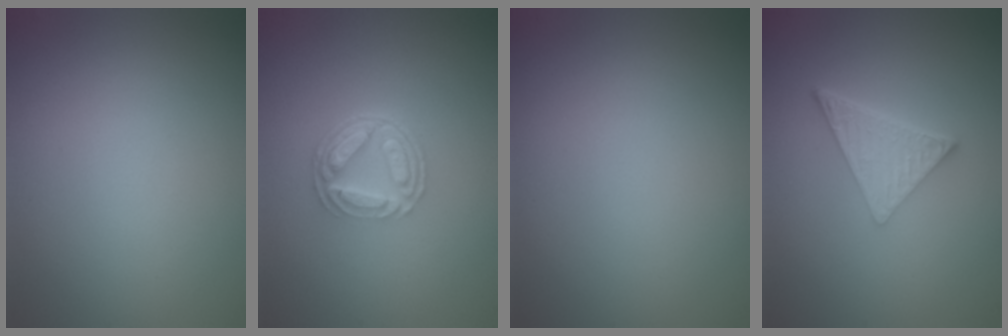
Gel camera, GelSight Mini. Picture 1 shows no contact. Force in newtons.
{"total": 5.1, "press": 3.6, "slide": 3.6}
{"total": 0.0}
{"total": 4.7, "press": 3.3, "slide": 3.3}